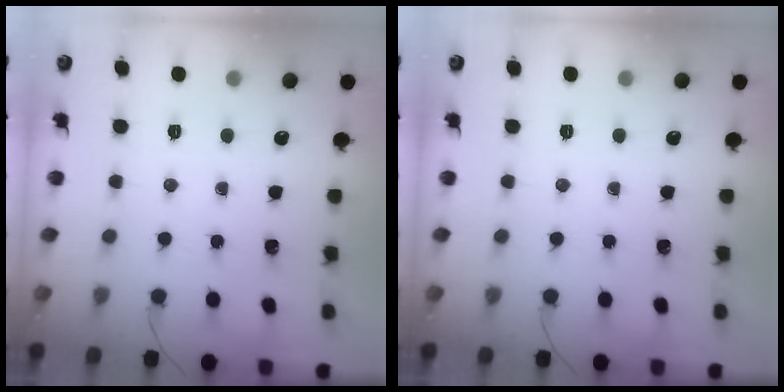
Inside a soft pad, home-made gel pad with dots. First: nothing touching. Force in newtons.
{"total": 0.0}